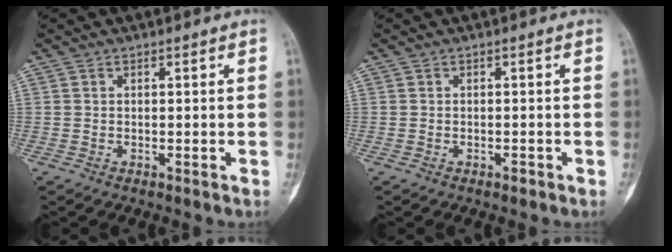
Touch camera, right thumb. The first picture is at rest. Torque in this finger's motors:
{"motor_torque": [0.26, 0.05, 0.18, -0.34, 0.00]}